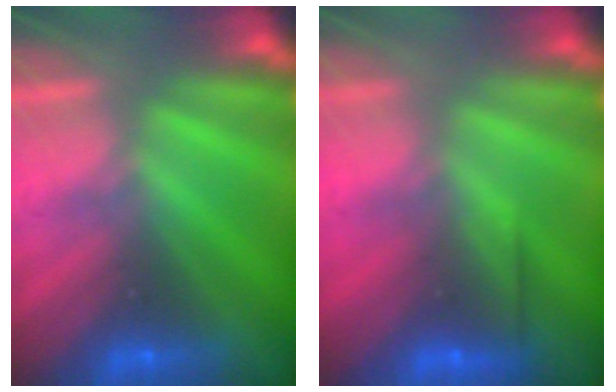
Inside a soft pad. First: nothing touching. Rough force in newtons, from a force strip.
{"total": 2.6}